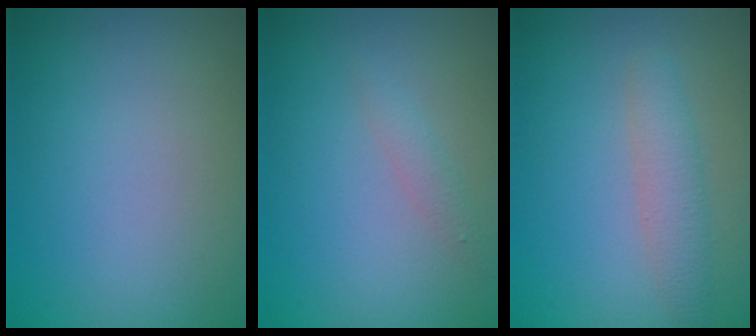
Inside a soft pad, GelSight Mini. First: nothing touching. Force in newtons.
{"total": 1.1, "press": 1.1, "slide": 0.1}
{"total": 2.5, "press": 2.5, "slide": 0.1}